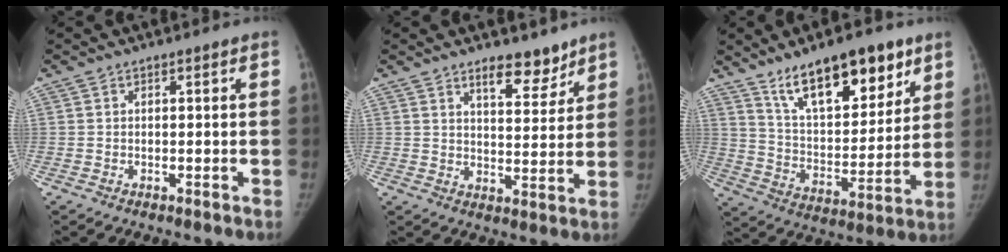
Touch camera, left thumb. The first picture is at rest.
{"total": 7.5, "force": [5.6, 3.2, 3.8], "torque": [-0.027, -0.040, 0.085]}
{"total": 19.6, "force": [12.3, 8.2, 12.8], "torque": [-0.155, -0.060, 0.214]}